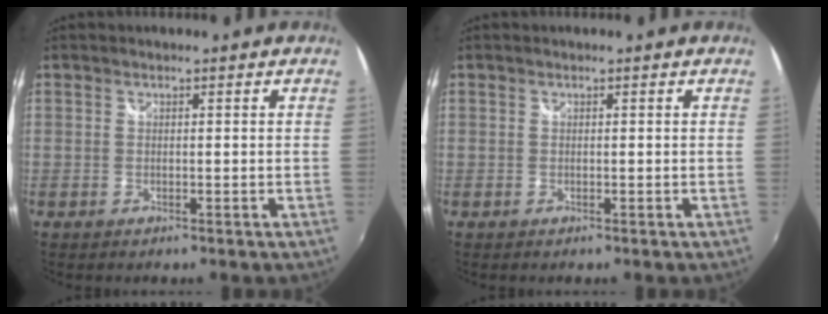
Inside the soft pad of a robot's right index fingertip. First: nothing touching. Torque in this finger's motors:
{"motor_torque": [0.00, 0.00, 0.00, 0.00]}